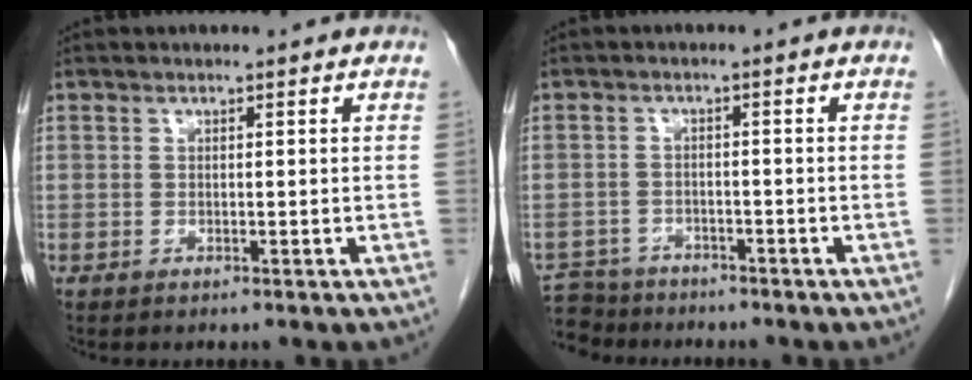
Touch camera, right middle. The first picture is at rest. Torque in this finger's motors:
{"motor_torque": [0.09, -0.06, 0.02, 0.01]}